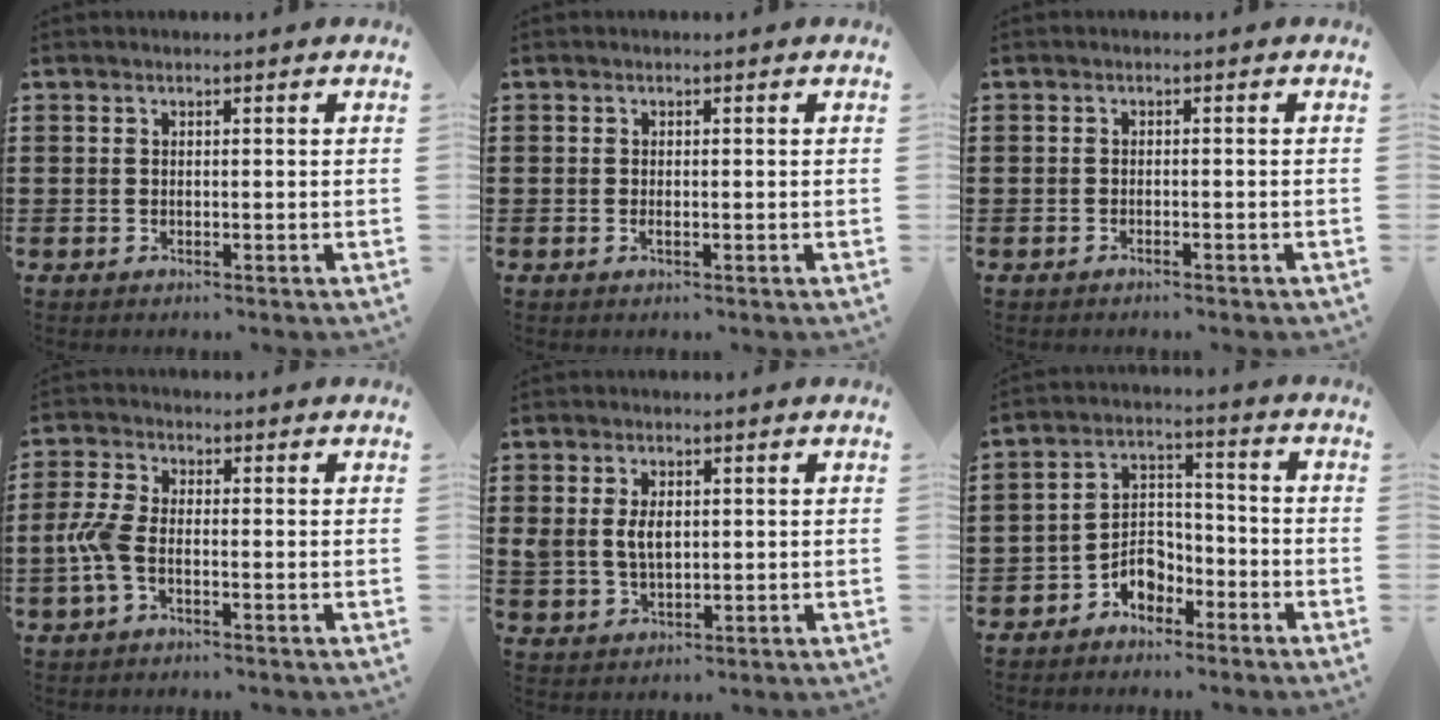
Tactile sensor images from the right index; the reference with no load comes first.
{"total": 0.6, "force": [-0.2, 0.0, 0.6], "torque": [-0.011, -0.006, -0.002]}
{"total": 0.8, "force": [-0.8, 0.0, 0.3], "torque": [-0.008, -0.001, -0.015]}
{"total": 5.0, "force": [-1.4, 2.2, 4.2], "torque": [-0.109, -0.006, -0.035]}
{"total": 4.4, "force": [0.7, 2.7, 3.4], "torque": [-0.080, 0.009, 0.009]}
{"total": 5.1, "force": [-3.8, 3.1, 1.6], "torque": [-0.034, 0.013, -0.074]}